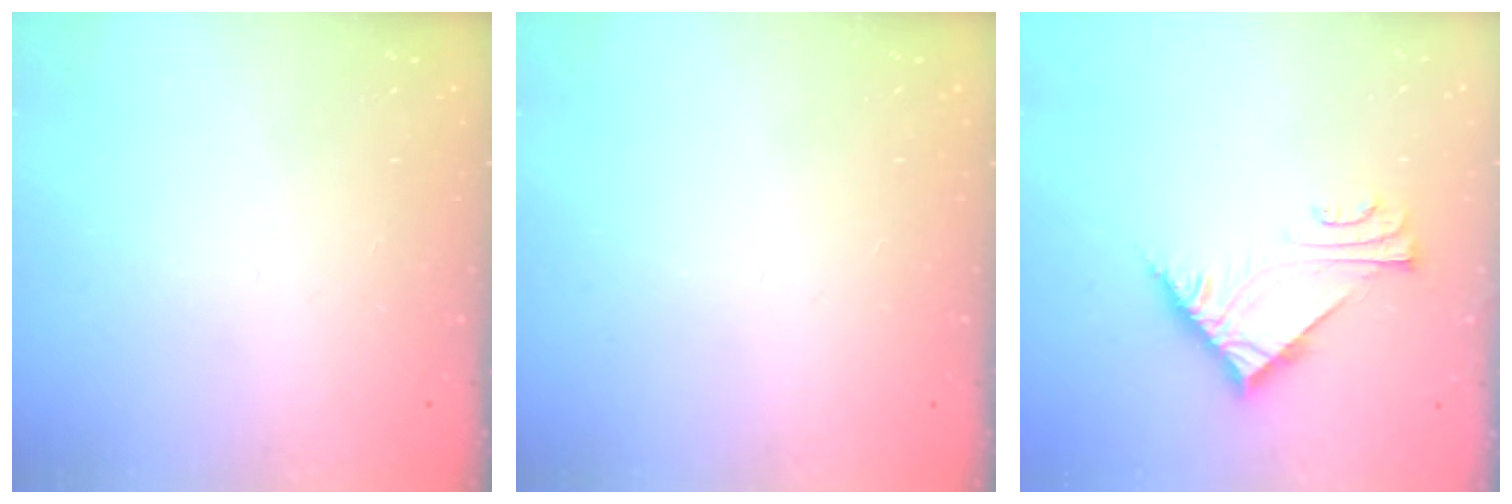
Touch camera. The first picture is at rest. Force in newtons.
{"total": 0.0}
{"total": 7.0, "press": 7.0, "slide": 0.2}